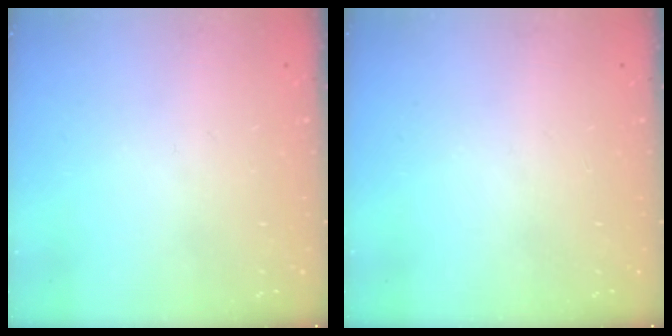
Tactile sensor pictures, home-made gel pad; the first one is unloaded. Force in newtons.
{"total": 0.0}